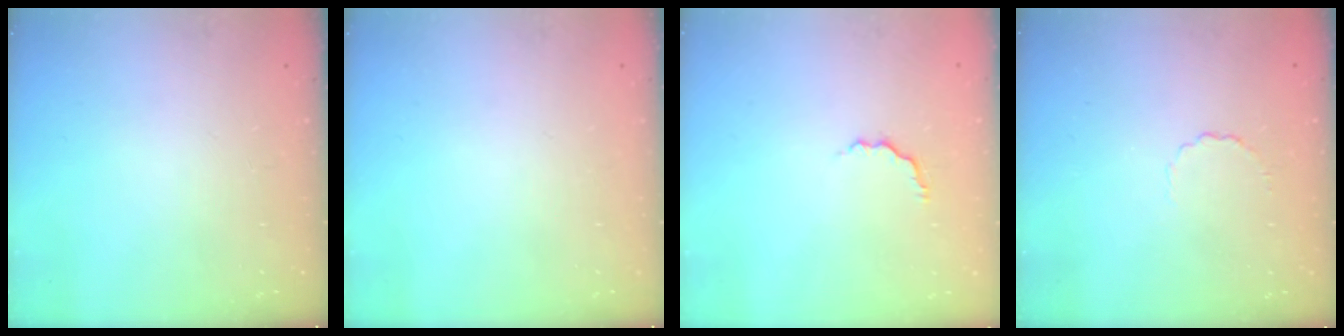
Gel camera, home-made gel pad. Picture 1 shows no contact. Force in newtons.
{"total": 0.0}
{"total": 3.2, "press": 3.1, "slide": 0.5}
{"total": 2.6, "press": 2.4, "slide": 1.0}